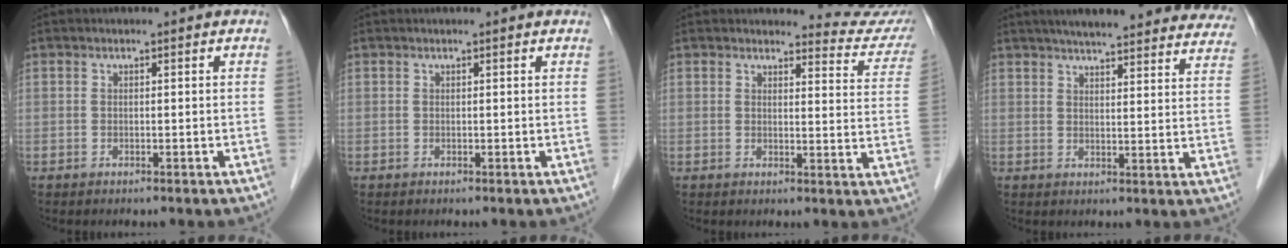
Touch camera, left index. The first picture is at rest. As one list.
[{"total": 0.7, "force": [0.6, -0.1, 0.3], "torque": [-0.010, 0.006, 0.007]}, {"total": 8.2, "force": [8.2, 0.2, -0.4], "torque": [0.014, -0.073, 0.067]}, {"total": 25.8, "force": [23.1, 4.1, 10.7], "torque": [-0.147, -0.032, 0.265]}]